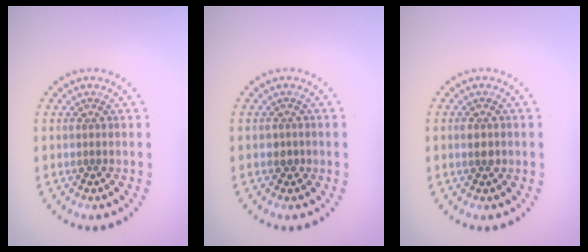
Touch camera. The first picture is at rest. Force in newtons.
{"total": 0.9, "press": 0.8, "slide": 0.4}
{"total": 1.0, "press": 0.9, "slide": 0.2}